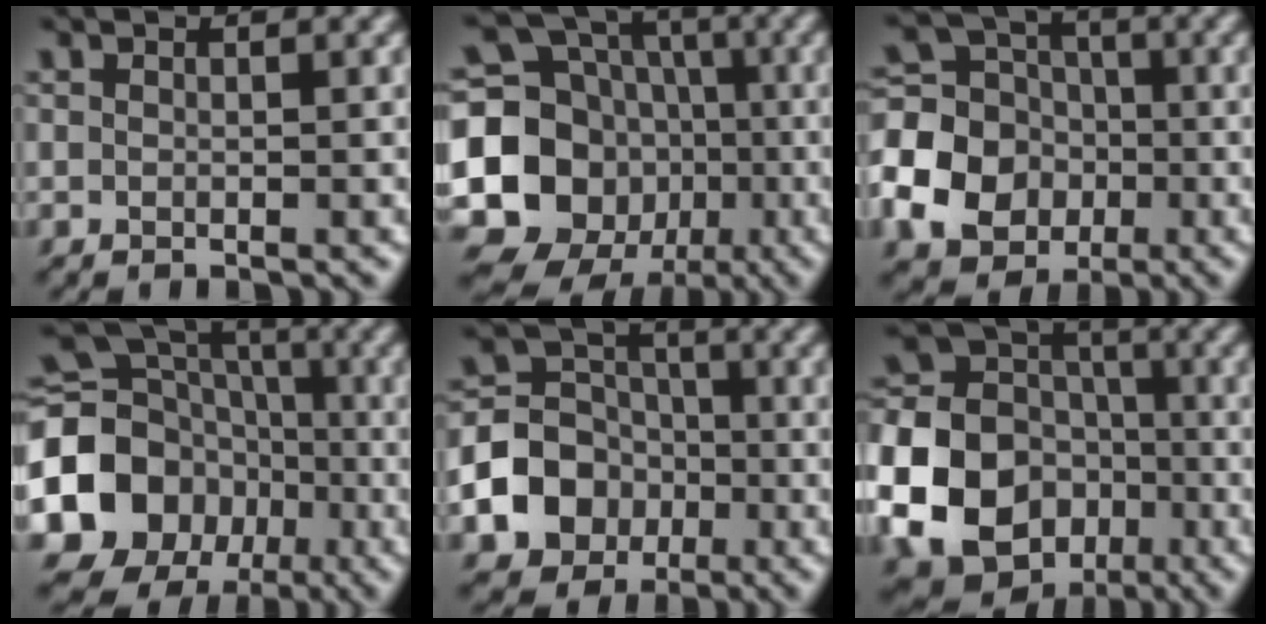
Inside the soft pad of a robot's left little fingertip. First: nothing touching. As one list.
[{"total": 16.7, "force": [-3.4, 14.9, 6.7], "torque": [-0.164, 0.008, -0.087]}, {"total": 11.4, "force": [-3.2, 10.0, 4.6], "torque": [-0.123, -0.011, -0.087]}, {"total": 16.2, "force": [-3.6, 14.1, 7.2], "torque": [-0.160, -0.017, -0.095]}, {"total": 8.1, "force": [-2.9, 6.8, 3.2], "torque": [-0.050, -0.003, -0.086]}, {"total": 24.6, "force": [-8.2, 22.0, 7.4], "torque": [-0.204, -0.032, -0.174]}]